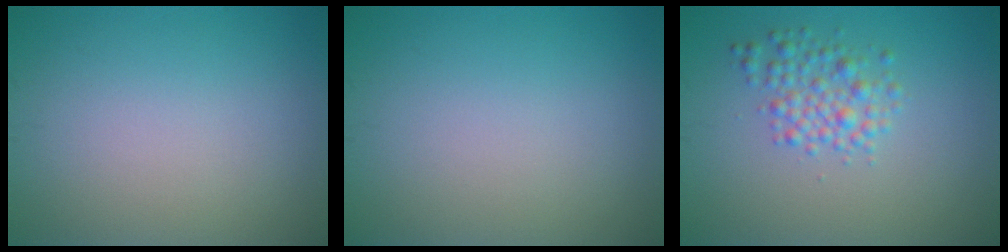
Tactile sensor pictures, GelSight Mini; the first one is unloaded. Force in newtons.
{"total": 0.0}
{"total": 2.8, "press": 2.8, "slide": 0.1}